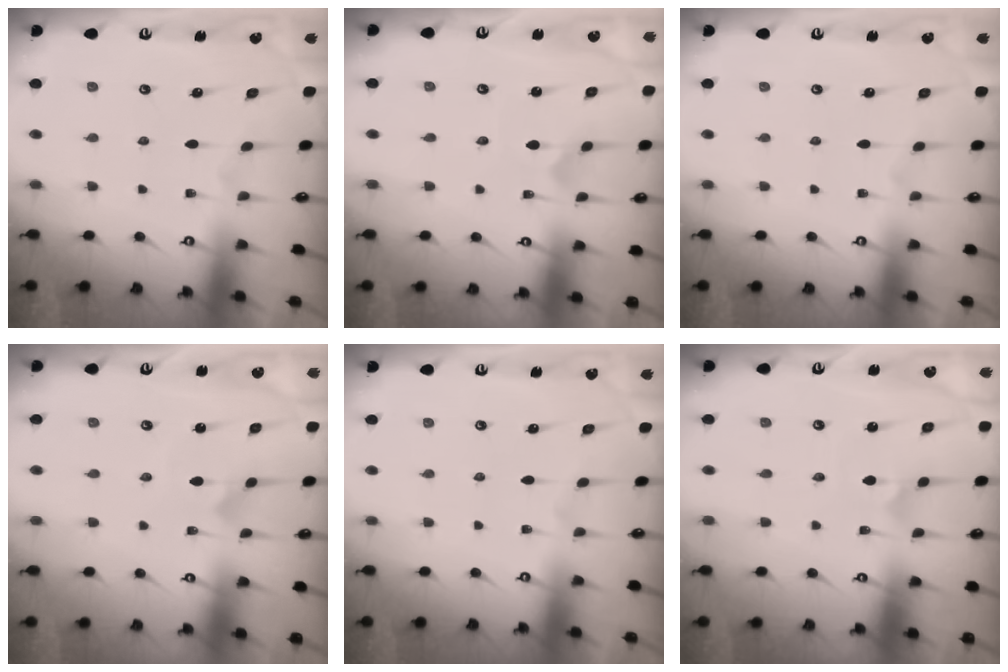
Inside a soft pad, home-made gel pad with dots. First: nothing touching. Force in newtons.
{"total": 0.0}
{"total": 0.0}
{"total": 1.7, "press": 1.7, "slide": 0.1}
{"total": 0.0}
{"total": 1.4, "press": 1.4, "slide": 0.1}